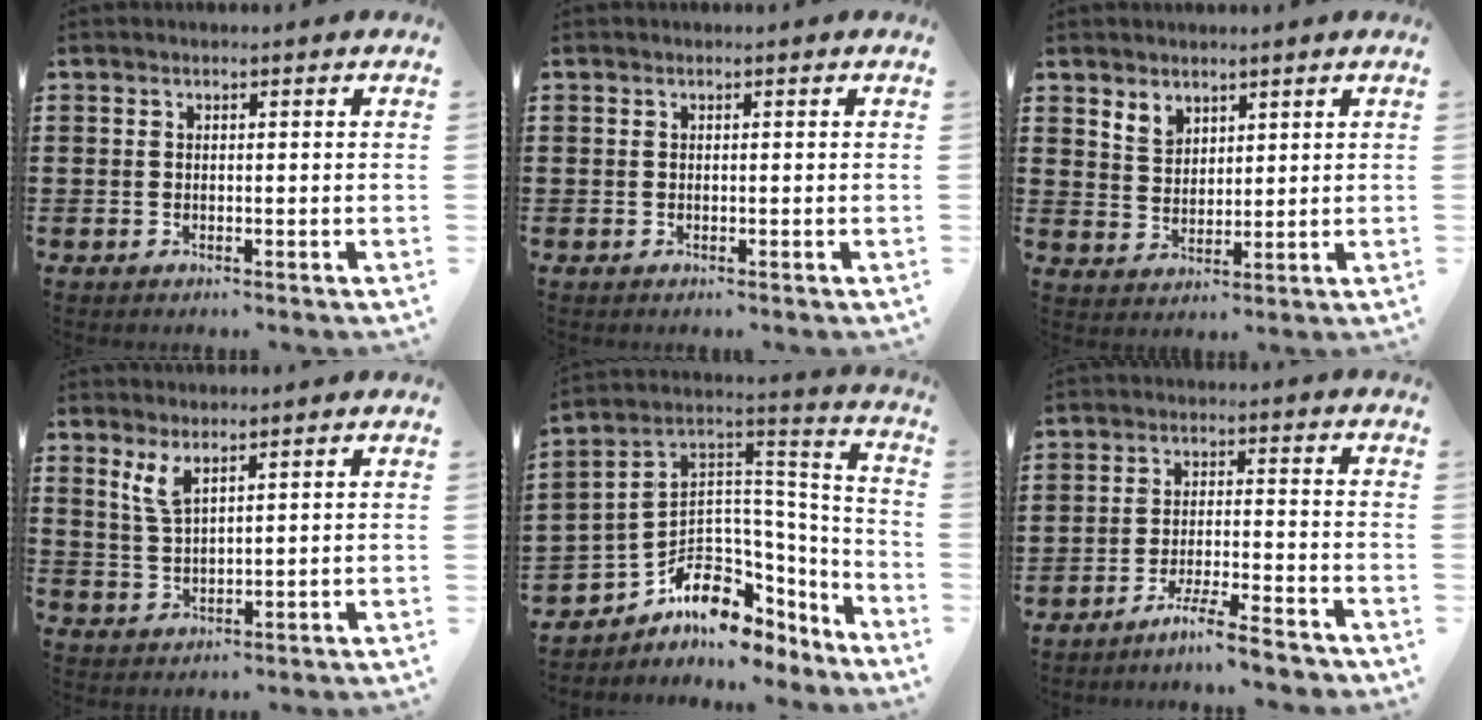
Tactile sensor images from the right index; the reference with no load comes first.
{"total": 0.0}
{"total": 3.3, "force": [2.7, 2.0, 0.4], "torque": [-0.018, 0.005, 0.052]}
{"total": 3.8, "force": [2.5, 1.1, 2.7], "torque": [-0.060, 0.003, 0.045]}
{"total": 9.3, "force": [-4.0, 6.5, 5.3], "torque": [-0.130, -0.019, -0.070]}
{"total": 5.7, "force": [-5.1, -0.3, 2.5], "torque": [-0.048, -0.009, -0.098]}